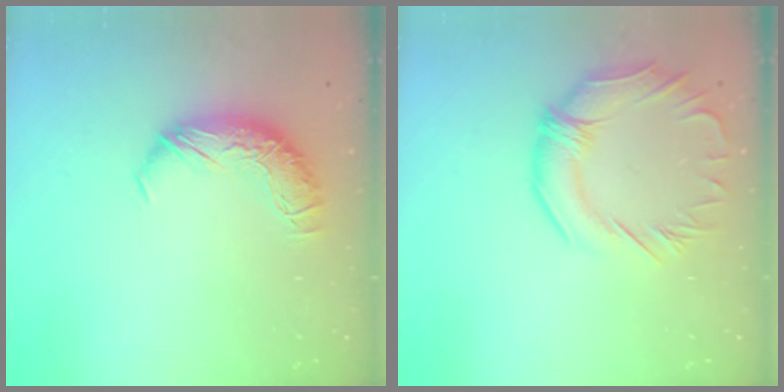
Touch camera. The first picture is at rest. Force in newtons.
{"total": 4.2, "press": 3.9, "slide": 1.6}